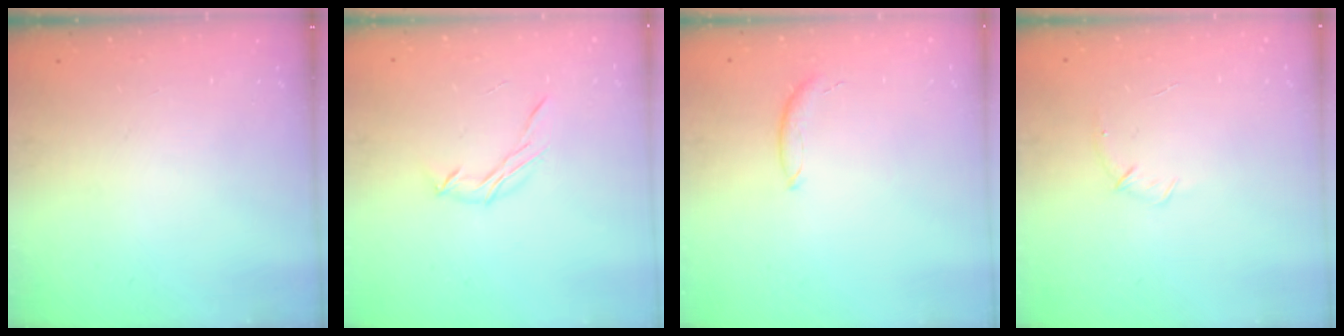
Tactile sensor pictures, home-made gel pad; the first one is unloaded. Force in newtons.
{"total": 5.7, "press": 5.6, "slide": 1.1}
{"total": 5.8, "press": 5.7, "slide": 0.7}
{"total": 5.1, "press": 4.9, "slide": 1.4}